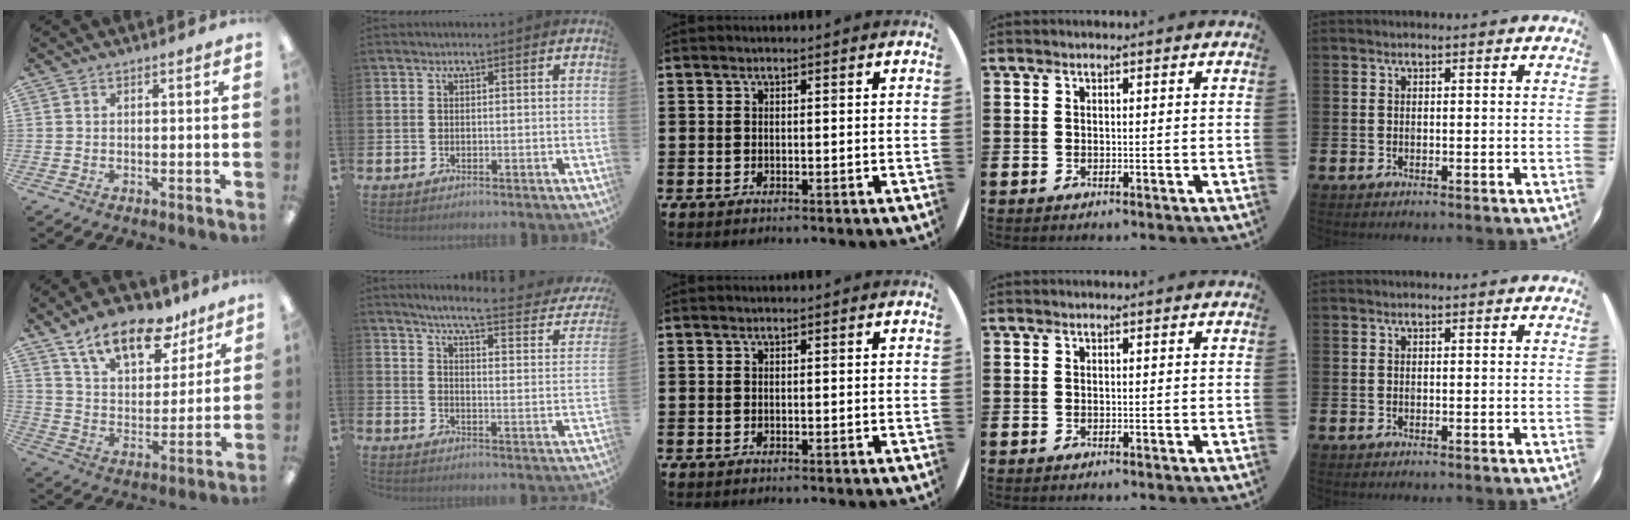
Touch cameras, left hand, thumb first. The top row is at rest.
{"thumb": {"total": 16.2, "force": [11.5, 7.6, 8.5], "torque": [-0.141, -0.058, 0.202]}, "index": {"total": 5.1, "force": [4.4, 0.2, 2.6], "torque": [-0.057, -0.042, 0.061]}}